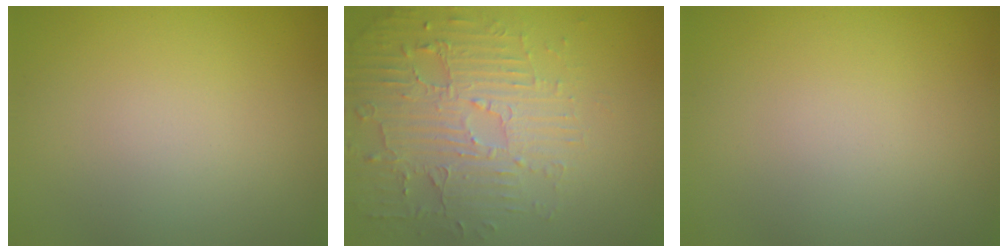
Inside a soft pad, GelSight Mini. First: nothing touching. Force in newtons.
{"total": 5.1, "press": 3.8, "slide": 3.4}
{"total": 0.0}